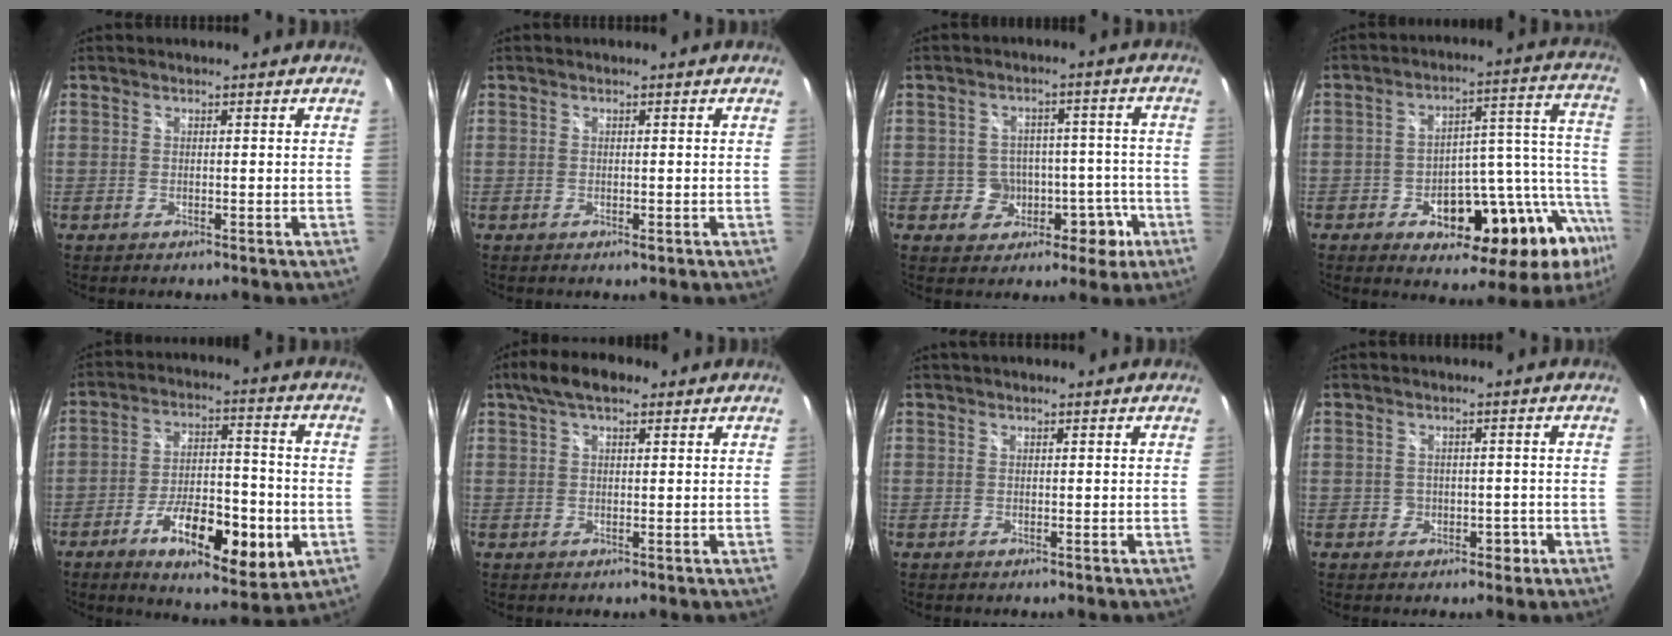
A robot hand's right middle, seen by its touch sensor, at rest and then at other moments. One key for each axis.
{"total": 0.6, "fx": -0.2, "fy": 0.3, "fz": 0.4, "tx": -0.008, "ty": -0.002, "tz": -0.004}
{"total": 8.7, "fx": -3.6, "fy": 7.4, "fz": 2.8, "tx": -0.046, "ty": 0.032, "tz": -0.033}
{"total": 23.6, "fx": -12.1, "fy": 11.3, "fz": 16.9, "tx": -0.206, "ty": 0.015, "tz": -0.162}
{"total": 17.1, "fx": -6.5, "fy": 6.1, "fz": 14.5, "tx": -0.253, "ty": -0.010, "tz": -0.092}
{"total": 6.4, "fx": 3.7, "fy": 2.7, "fz": 4.5, "tx": -0.080, "ty": 0.023, "tz": 0.061}
{"total": 1.4, "fx": 1.0, "fy": 0.3, "fz": 0.8, "tx": -0.016, "ty": 0.009, "tz": 0.012}
{"total": 2.8, "fx": -1.0, "fy": 2.5, "fz": 0.9, "tx": -0.013, "ty": 0.002, "tz": -0.011}